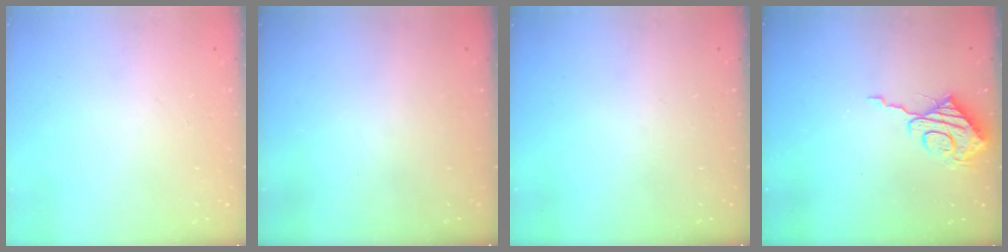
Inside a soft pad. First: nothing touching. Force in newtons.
{"total": 0.0}
{"total": 0.0}
{"total": 9.7, "press": 9.6, "slide": 0.8}